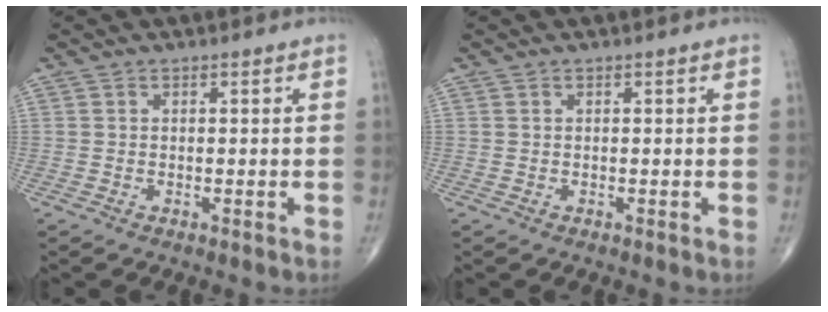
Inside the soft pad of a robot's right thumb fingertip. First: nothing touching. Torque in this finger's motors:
{"motor_torque": [0.13, 0.13, 0.00, 0.00, 0.00]}